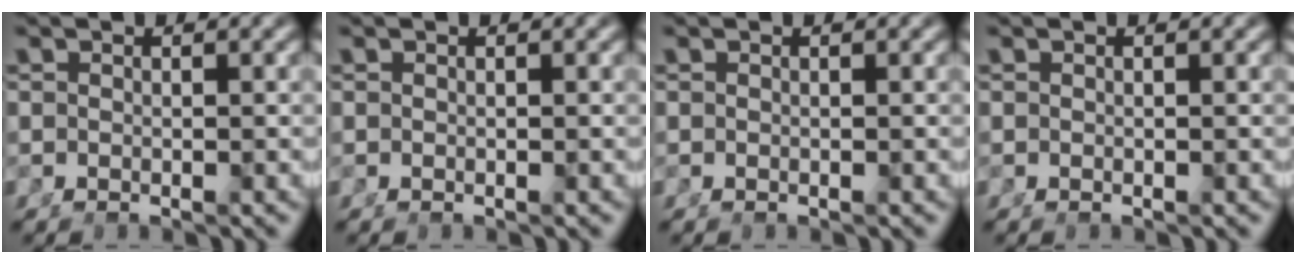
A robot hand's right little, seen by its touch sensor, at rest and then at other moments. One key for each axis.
{"total": 0.0}
{"total": 0.0}
{"total": 0.0}